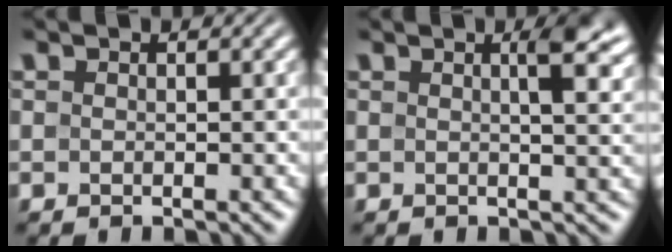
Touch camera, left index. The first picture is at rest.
{"total": 4.0, "force": [1.7, 1.1, 3.4], "torque": [-0.036, 0.008, 0.018]}